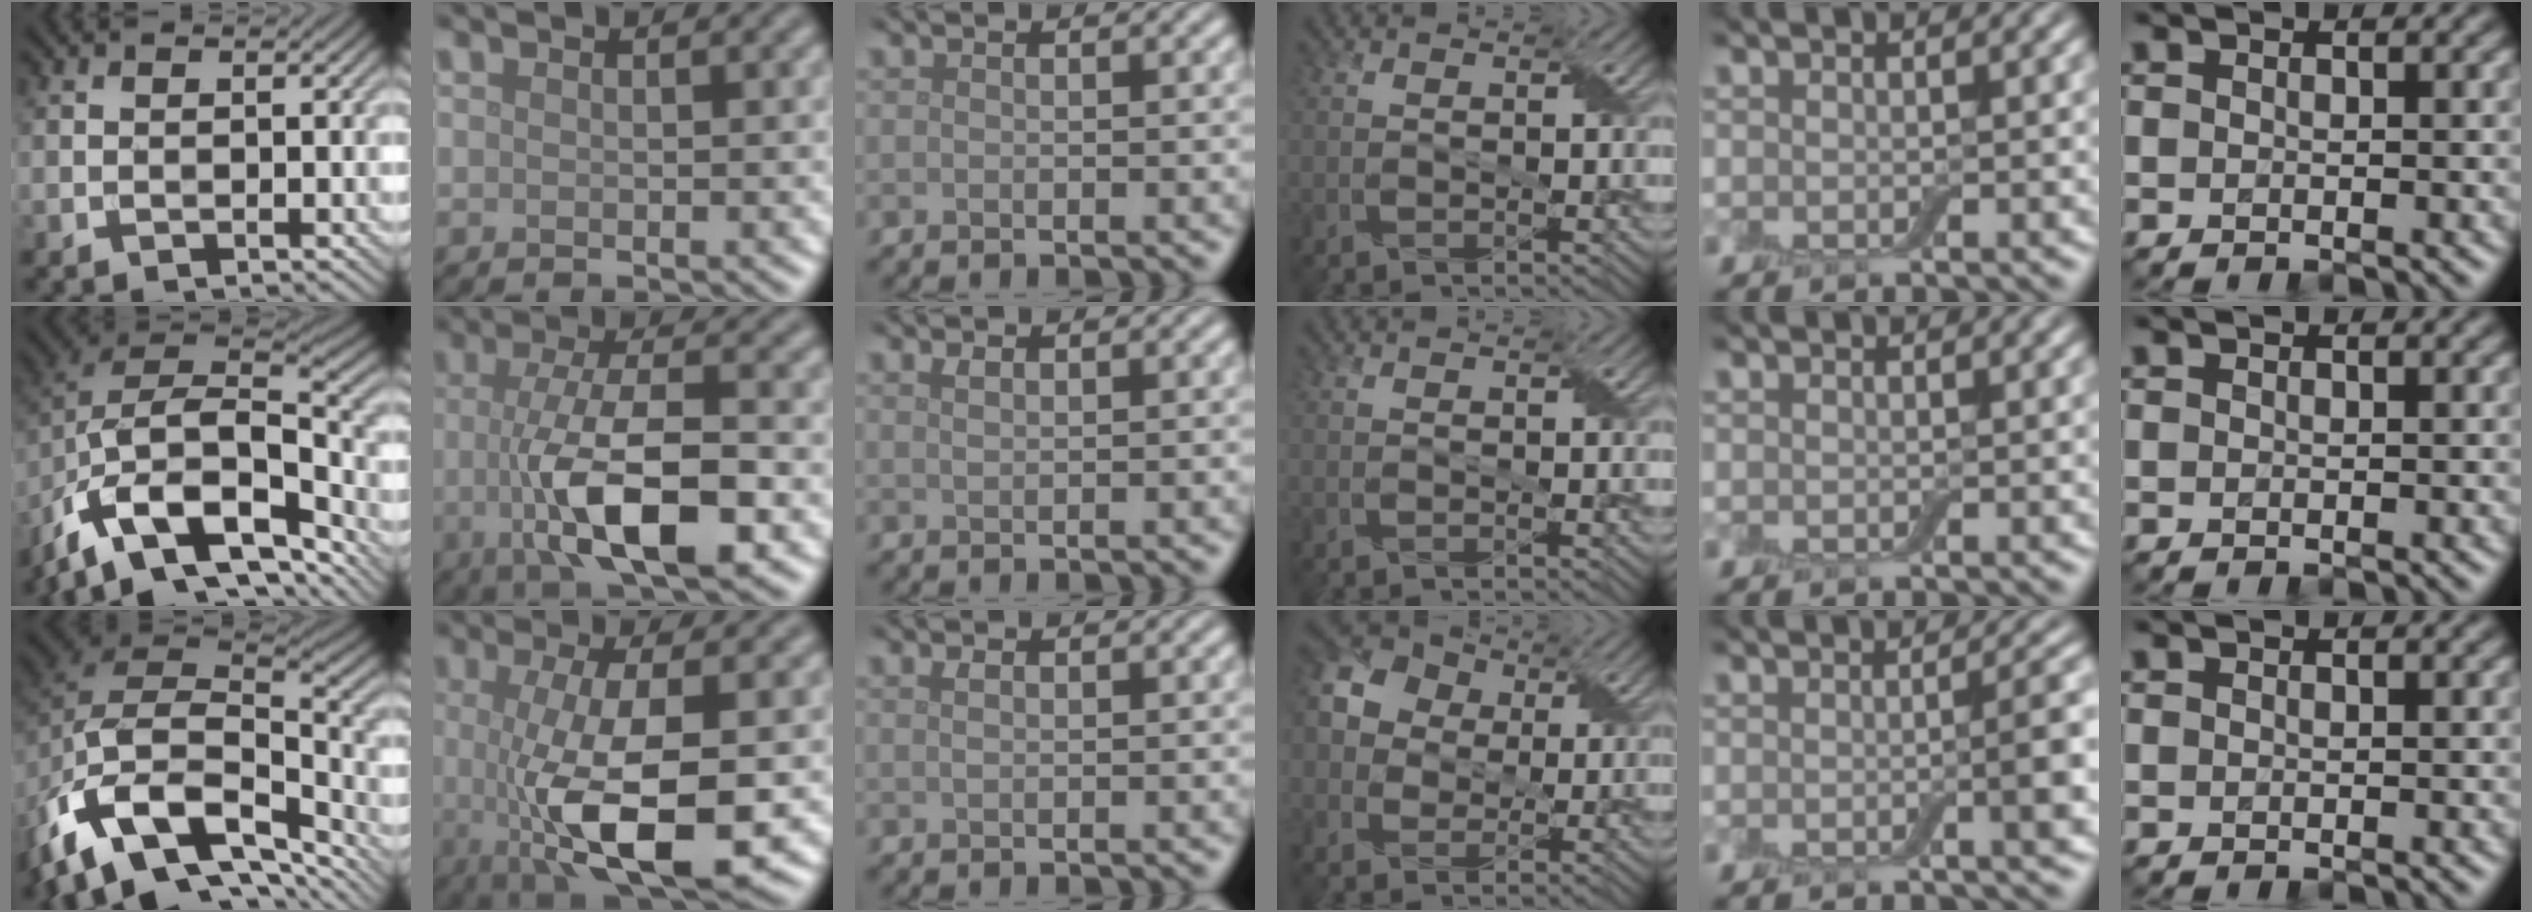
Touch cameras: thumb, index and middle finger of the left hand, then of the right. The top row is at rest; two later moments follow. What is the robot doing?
{"motion": "wrap", "object": "adhesive wrap"}